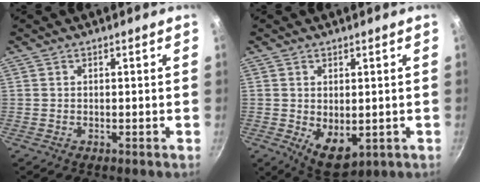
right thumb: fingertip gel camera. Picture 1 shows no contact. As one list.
[{"total": 7.0, "force": [-0.6, 4.2, 5.6], "torque": [-0.070, -0.020, 0.007]}]